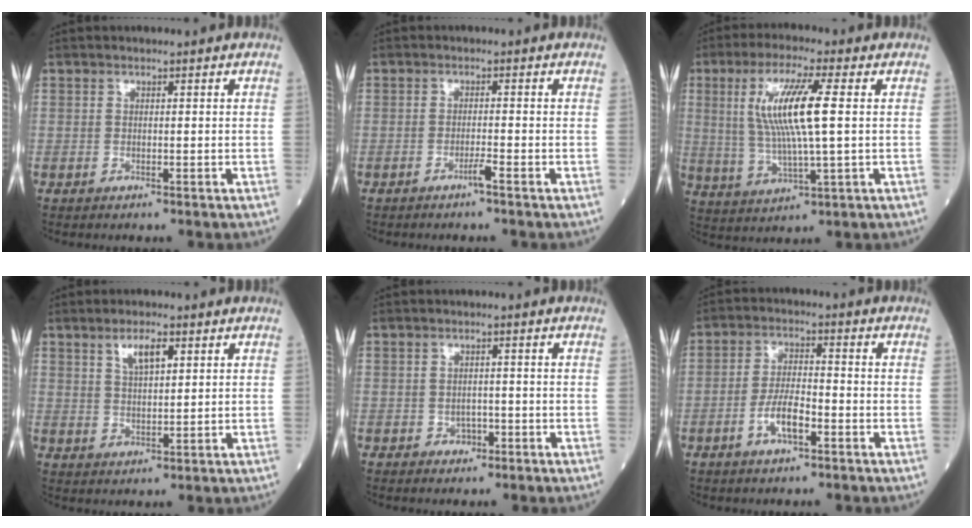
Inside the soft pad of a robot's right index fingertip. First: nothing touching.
{"total": 1.6, "force": [-1.2, -0.4, 1.0], "torque": [-0.018, 0.001, -0.021]}
{"total": 11.2, "force": [2.0, 0.8, 11.0], "torque": [-0.226, 0.001, 0.039]}
{"total": 4.2, "force": [2.2, 1.2, 3.4], "torque": [-0.066, 0.003, 0.043]}
{"total": 1.7, "force": [-0.9, 1.3, 0.6], "torque": [-0.007, 0.004, -0.011]}
{"total": 5.5, "force": [-2.6, 1.5, 4.6], "torque": [-0.093, 0.004, -0.048]}